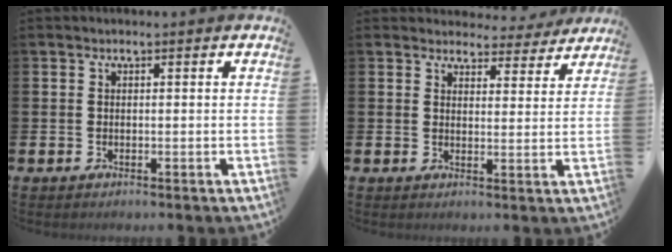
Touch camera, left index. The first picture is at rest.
{"total": 4.1, "force": [3.9, 1.3, 0.3], "torque": [-0.005, -0.028, 0.066]}